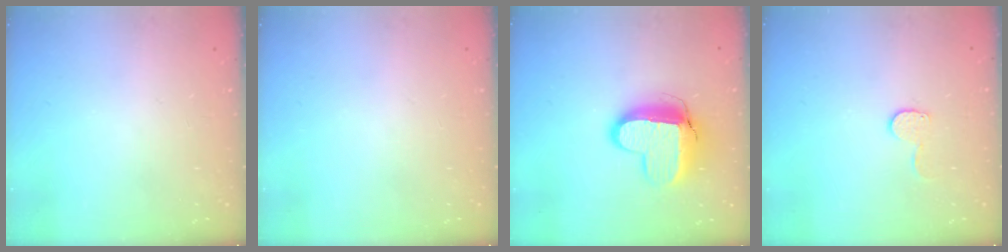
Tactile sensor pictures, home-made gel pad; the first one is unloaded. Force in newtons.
{"total": 0.0}
{"total": 13.3, "press": 13.3, "slide": 1.0}
{"total": 7.1, "press": 7.1, "slide": 0.4}